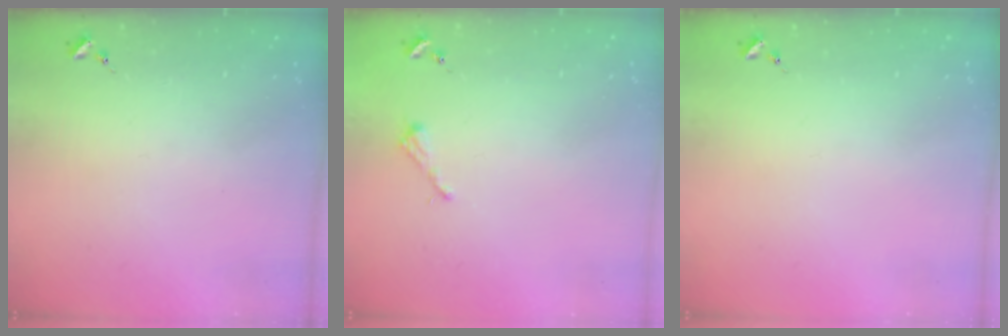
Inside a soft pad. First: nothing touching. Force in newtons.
{"total": 2.6, "press": 2.6, "slide": 0.3}
{"total": 0.0}